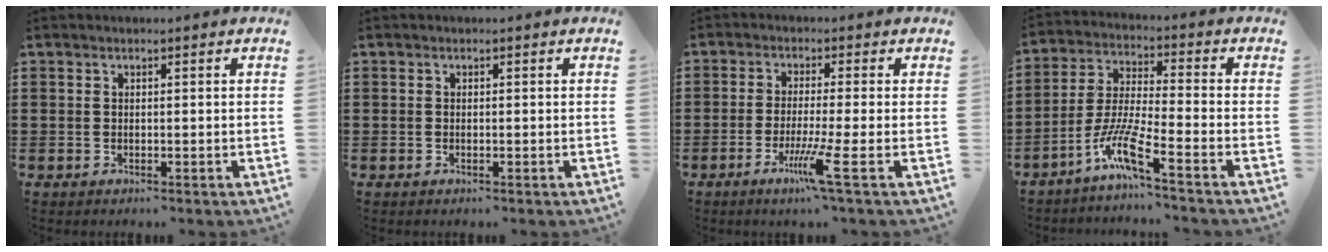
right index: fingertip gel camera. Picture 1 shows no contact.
{"total": 0.0}
{"total": 6.3, "force": [-2.8, -0.6, 5.6], "torque": [-0.112, -0.024, -0.052]}
{"total": 8.4, "force": [-5.5, 0.8, 6.3], "torque": [-0.144, -0.011, -0.112]}